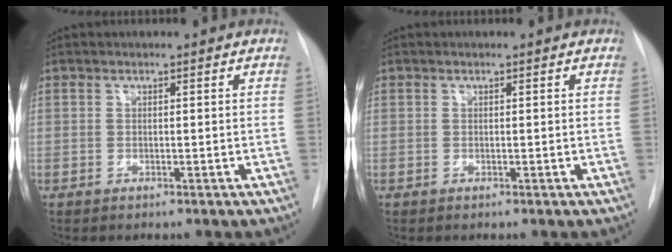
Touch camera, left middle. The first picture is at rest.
{"total": 0.0}